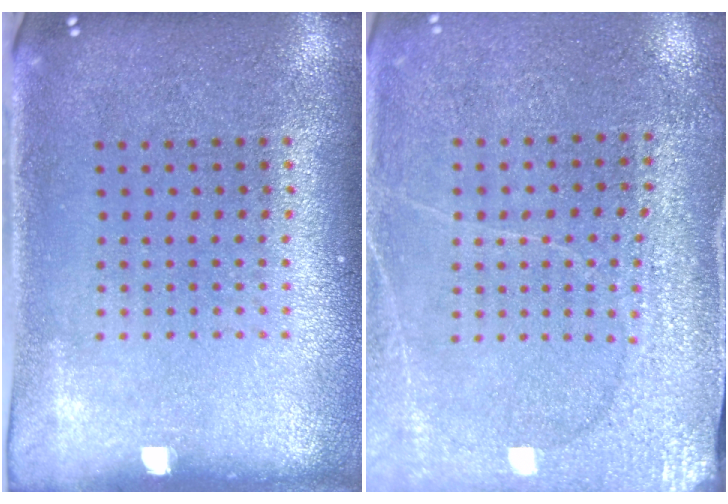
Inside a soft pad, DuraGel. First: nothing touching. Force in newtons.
{"total": 2.9, "press": 2.9, "slide": 0.2}